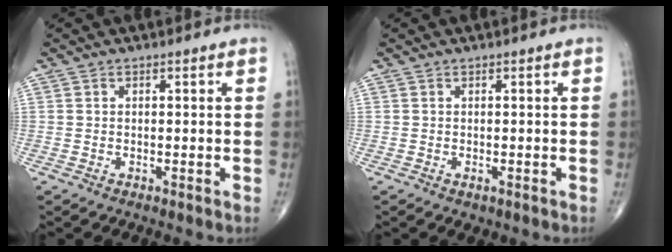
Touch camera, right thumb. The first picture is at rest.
{"total": 0.8, "force": [-0.2, 0.5, 0.5], "torque": [-0.001, 0.002, 0.001]}